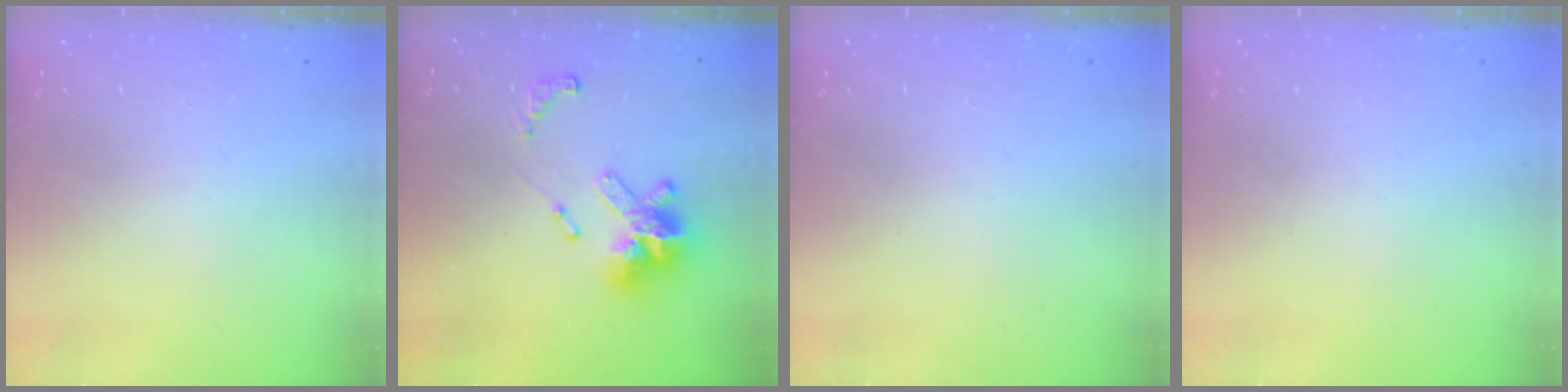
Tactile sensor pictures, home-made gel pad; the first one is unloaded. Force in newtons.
{"total": 16.1, "press": 16.0, "slide": 1.3}
{"total": 0.0}
{"total": 0.0}